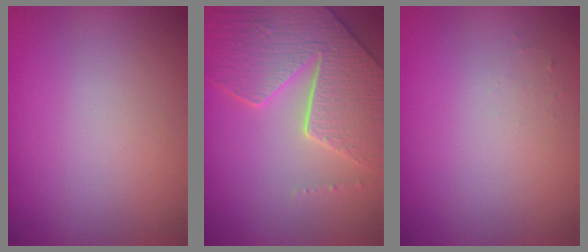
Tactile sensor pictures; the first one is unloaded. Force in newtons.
{"total": 8.3, "press": 6.1, "slide": 5.7}
{"total": 0.5, "press": 0.5, "slide": 0.2}